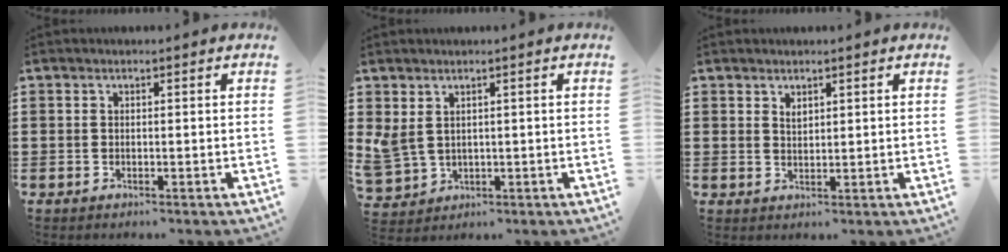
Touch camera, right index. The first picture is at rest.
{"total": 2.6, "force": [1.4, 1.9, 1.1], "torque": [-0.041, 0.005, 0.024]}
{"total": 1.4, "force": [1.1, 0.6, 0.5], "torque": [-0.013, 0.002, 0.020]}